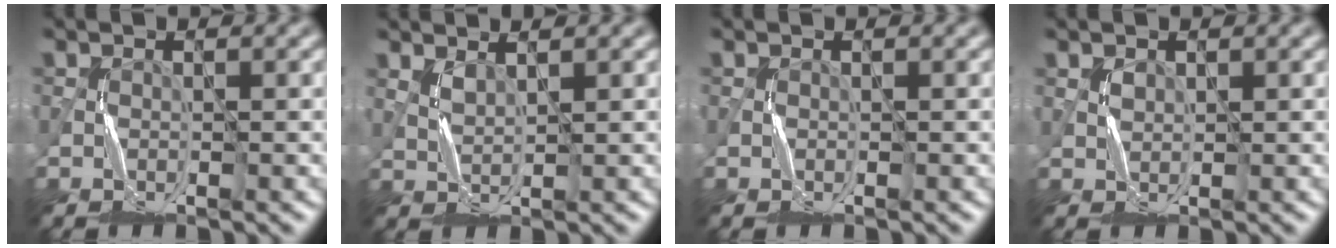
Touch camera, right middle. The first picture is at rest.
{"total": 1.0, "force": [0.9, 0.2, 0.3], "torque": [-0.016, -0.003, 0.023]}
{"total": 0.0}
{"total": 0.6, "force": [0.4, 0.4, -0.2], "torque": [-0.002, 0.001, 0.012]}